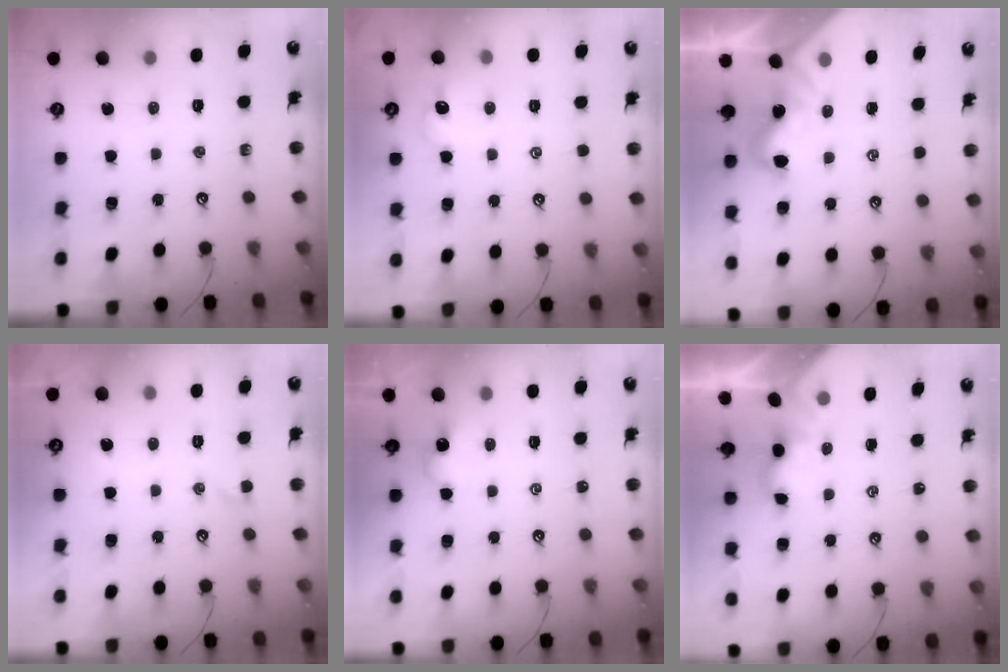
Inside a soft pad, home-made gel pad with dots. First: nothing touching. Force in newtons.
{"total": 1.2, "press": 1.0, "slide": 0.7}
{"total": 1.7, "press": 1.7, "slide": 0.1}
{"total": 0.5, "press": 0.2, "slide": 0.5}
{"total": 0.0}
{"total": 1.1, "press": 1.1, "slide": 0.2}